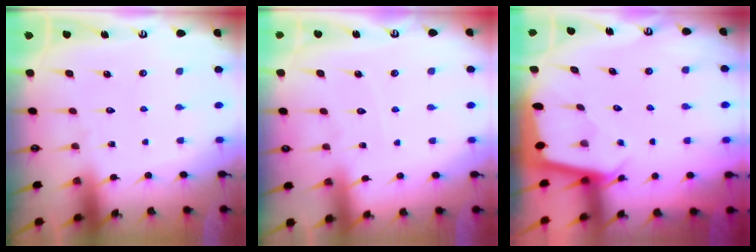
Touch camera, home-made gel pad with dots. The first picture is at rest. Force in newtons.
{"total": 2.8, "press": 2.8, "slide": 0.4}
{"total": 1.6, "press": 1.6, "slide": 0.1}